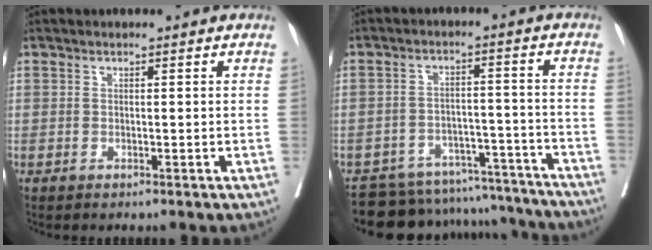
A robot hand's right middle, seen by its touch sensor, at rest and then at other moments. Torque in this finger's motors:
{"motor_torque": [-0.10, -1.25, 0.04, -0.01]}